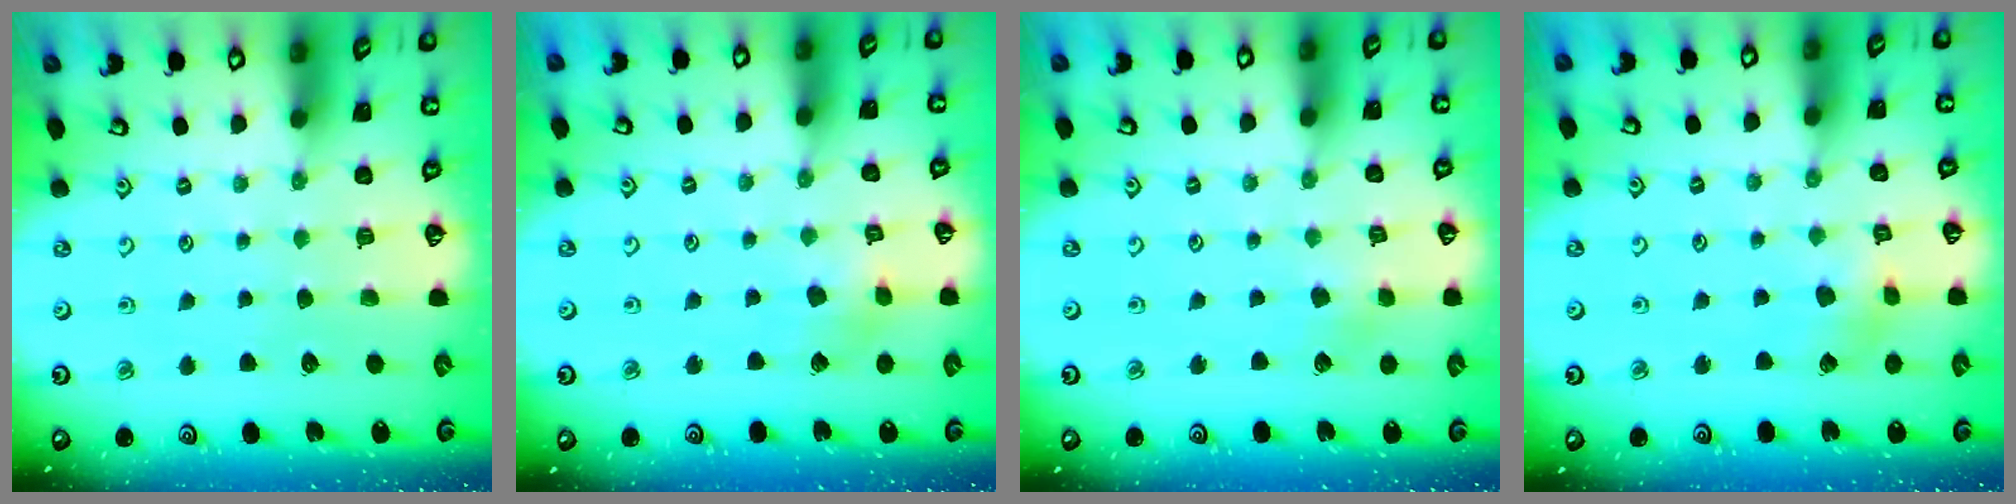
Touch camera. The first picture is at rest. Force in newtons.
{"total": 4.8, "press": 4.7, "slide": 0.5}
{"total": 2.9, "press": 2.9, "slide": 0.4}
{"total": 3.9, "press": 3.8, "slide": 0.4}